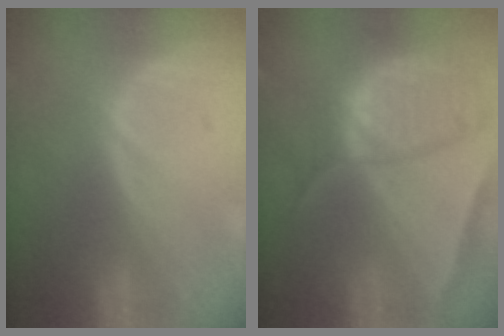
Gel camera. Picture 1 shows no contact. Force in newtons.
{"total": 10.7, "press": 8.9, "slide": 5.9}